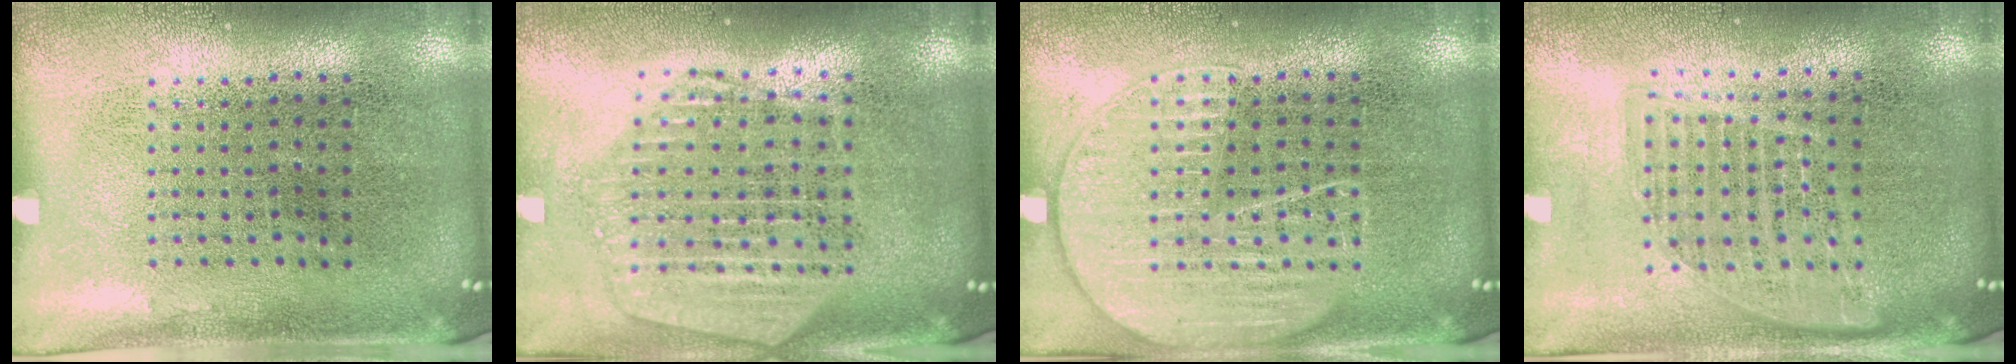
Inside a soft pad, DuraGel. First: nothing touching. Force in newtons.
{"total": 2.2, "press": 1.9, "slide": 1.1}
{"total": 2.6, "press": 2.6, "slide": 0.3}
{"total": 1.6, "press": 1.4, "slide": 0.8}